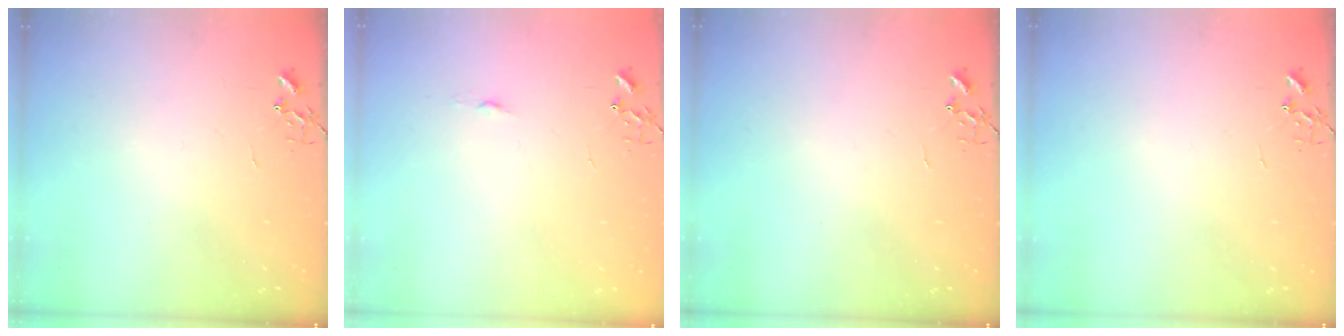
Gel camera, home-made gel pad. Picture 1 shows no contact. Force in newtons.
{"total": 3.3, "press": 3.3, "slide": 0.4}
{"total": 0.0}
{"total": 0.0}